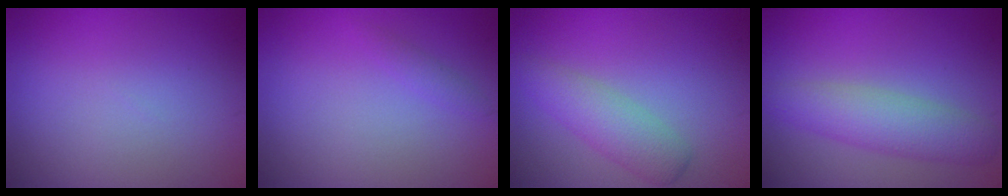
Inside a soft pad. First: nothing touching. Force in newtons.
{"total": 0.8, "press": 0.8, "slide": 0.1}
{"total": 3.2, "press": 3.2, "slide": 0.1}
{"total": 4.0, "press": 4.0, "slide": 0.1}